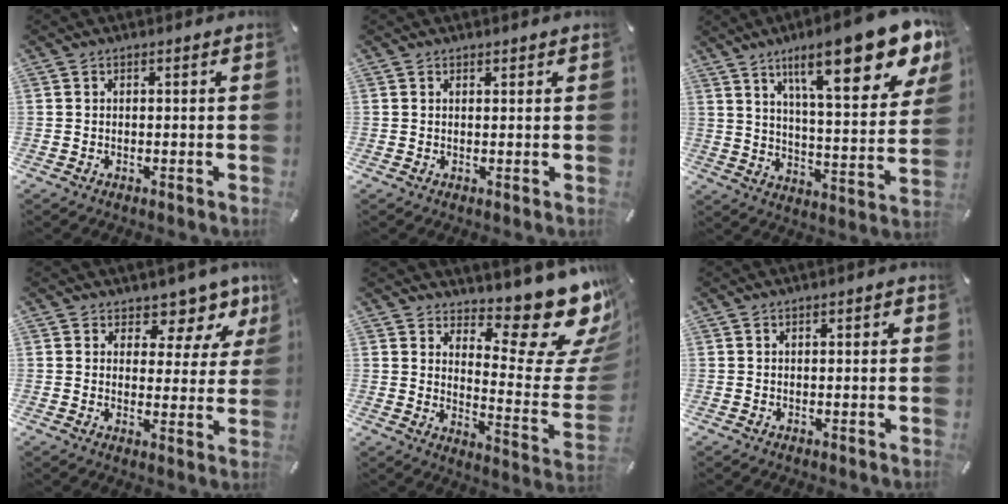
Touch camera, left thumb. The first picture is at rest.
{"total": 0.8, "force": [0.6, 0.4, 0.2], "torque": [-0.004, -0.001, 0.013]}
{"total": 22.2, "force": [12.7, 6.8, 16.8], "torque": [-0.253, -0.070, 0.198]}
{"total": 7.9, "force": [6.1, 4.1, 2.8], "torque": [-0.030, -0.058, 0.103]}
{"total": 17.4, "force": [12.6, 6.3, 10.4], "torque": [-0.106, -0.124, 0.202]}
{"total": 1.0, "force": [0.1, 0.6, 0.8], "torque": [-0.016, 0.005, 0.001]}